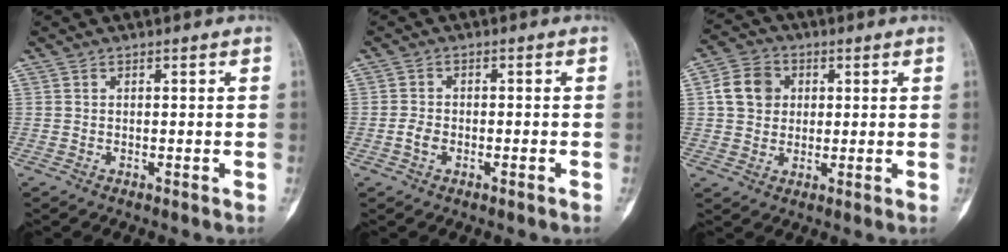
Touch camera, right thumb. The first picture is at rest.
{"total": 2.4, "force": [-1.1, 1.4, 1.7], "torque": [-0.035, 0.010, -0.022]}
{"total": 7.6, "force": [1.5, 6.5, 3.7], "torque": [-0.048, 0.005, 0.020]}